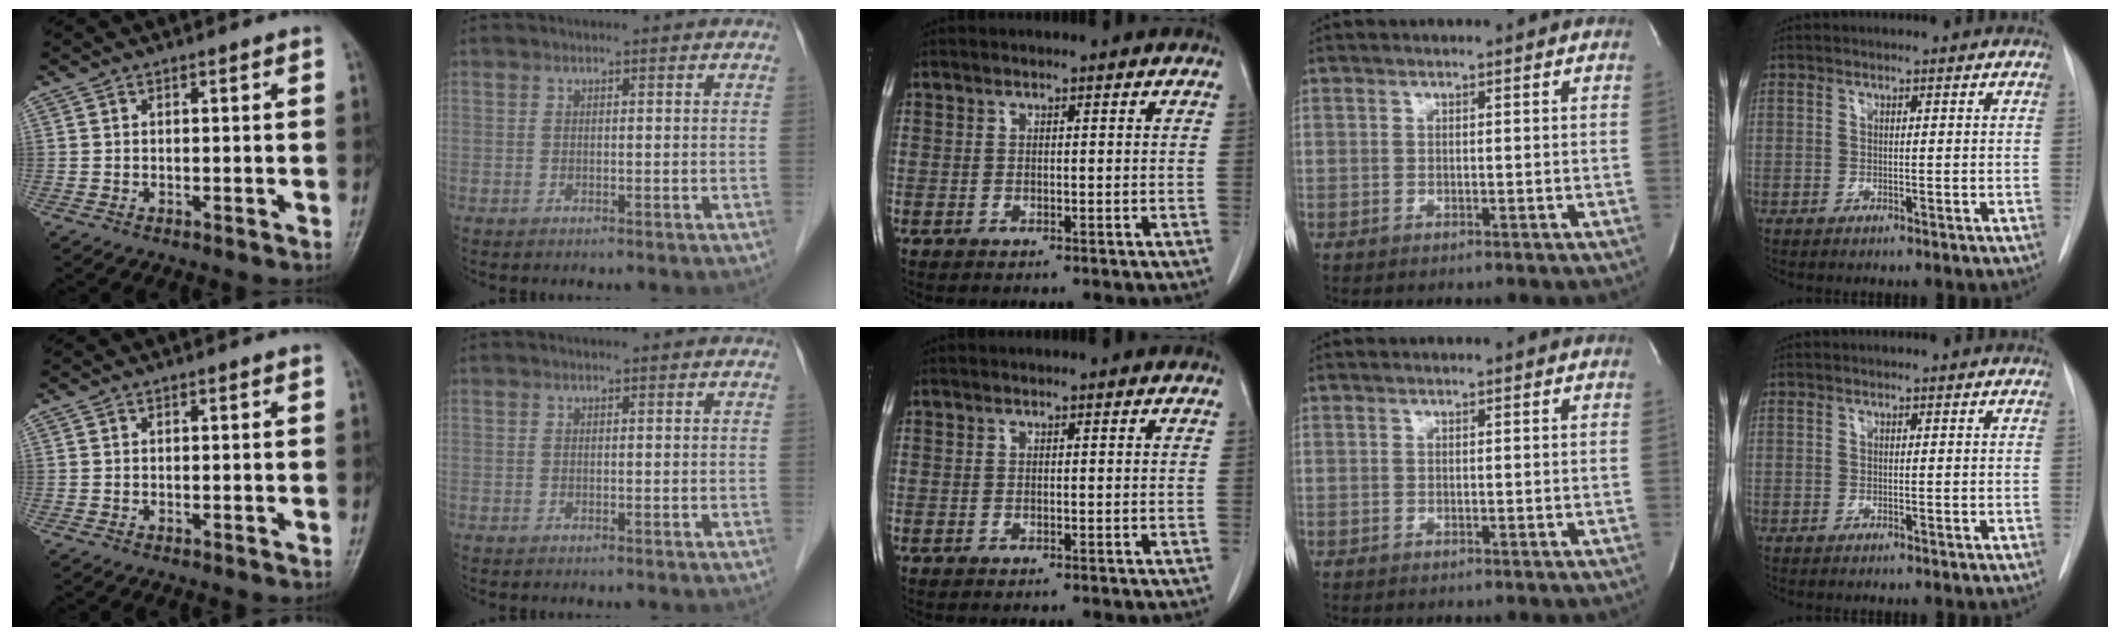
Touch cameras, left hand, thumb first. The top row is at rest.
{}